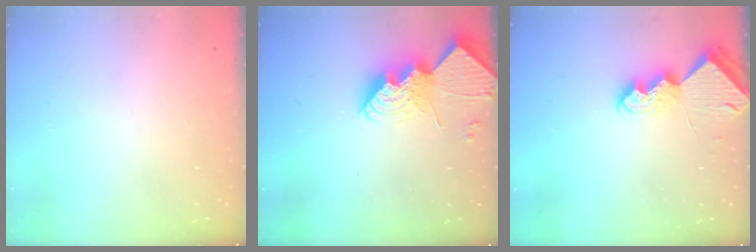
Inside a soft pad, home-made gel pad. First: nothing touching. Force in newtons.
{"total": 14.2, "press": 14.2, "slide": 0.9}
{"total": 7.8, "press": 7.7, "slide": 0.7}